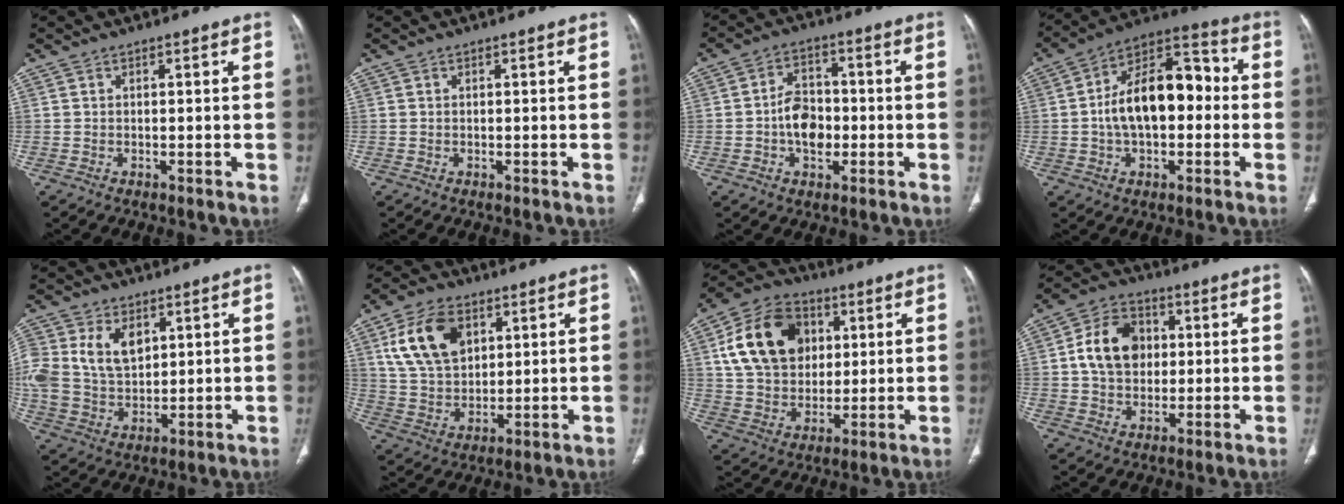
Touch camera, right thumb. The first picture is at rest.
{"total": 0.0}
{"total": 8.0, "force": [-1.4, 5.6, 5.5], "torque": [-0.069, 0.017, -0.029]}
{"total": 17.2, "force": [-0.3, 9.9, 14.0], "torque": [-0.209, 0.044, -0.014]}
{"total": 14.5, "force": [4.3, 10.1, 9.6], "torque": [-0.197, -0.007, 0.092]}
{"total": 13.7, "force": [5.4, 8.9, 8.8], "torque": [-0.143, -0.013, 0.108]}
{"total": 17.7, "force": [4.9, 13.4, 10.5], "torque": [-0.169, 0.005, 0.087]}
{"total": 11.8, "force": [1.5, 9.0, 7.4], "torque": [-0.105, 0.010, 0.020]}